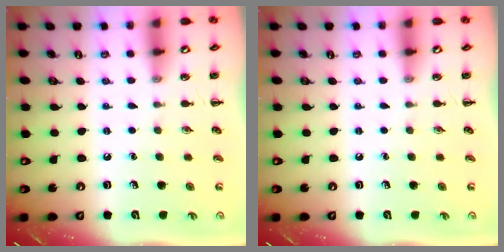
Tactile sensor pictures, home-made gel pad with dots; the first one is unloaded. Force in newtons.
{"total": 0.0}